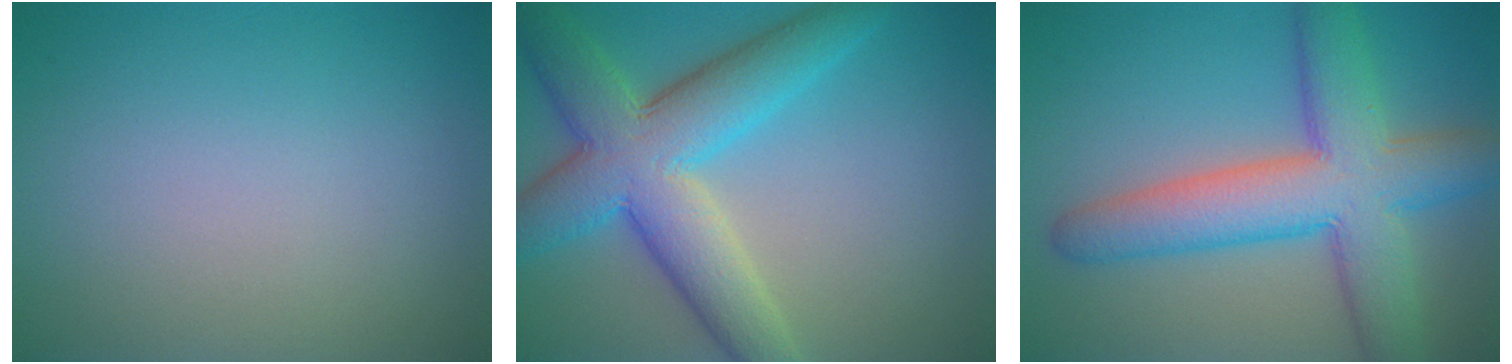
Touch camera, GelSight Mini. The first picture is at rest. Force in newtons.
{"total": 9.2, "press": 9.2, "slide": 0.4}
{"total": 9.0, "press": 9.0, "slide": 0.5}